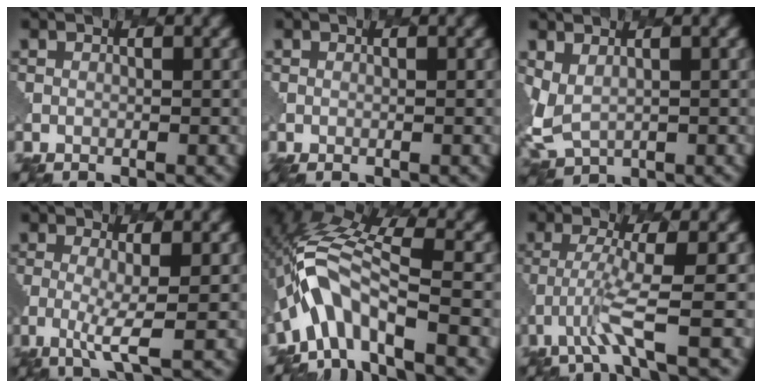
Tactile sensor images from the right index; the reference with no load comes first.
{"total": 1.2, "force": [-0.7, 0.5, 0.9], "torque": [-0.013, -0.005, -0.007]}
{"total": 3.1, "force": [1.2, 2.1, 1.9], "torque": [-0.057, -0.011, 0.032]}
{"total": 2.9, "force": [-0.3, 0.6, 2.8], "torque": [-0.061, -0.013, -0.009]}
{"total": 7.6, "force": [-3.5, 2.8, 6.2], "torque": [-0.118, 0.011, -0.073]}
{"total": 3.6, "force": [-1.6, 0.0, 3.2], "torque": [-0.073, -0.004, -0.040]}